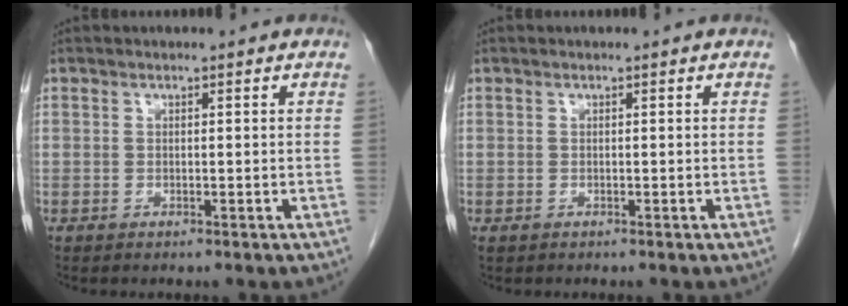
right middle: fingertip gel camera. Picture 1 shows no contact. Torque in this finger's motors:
{"motor_torque": [0.02, 0.00, -0.02, 0.01]}